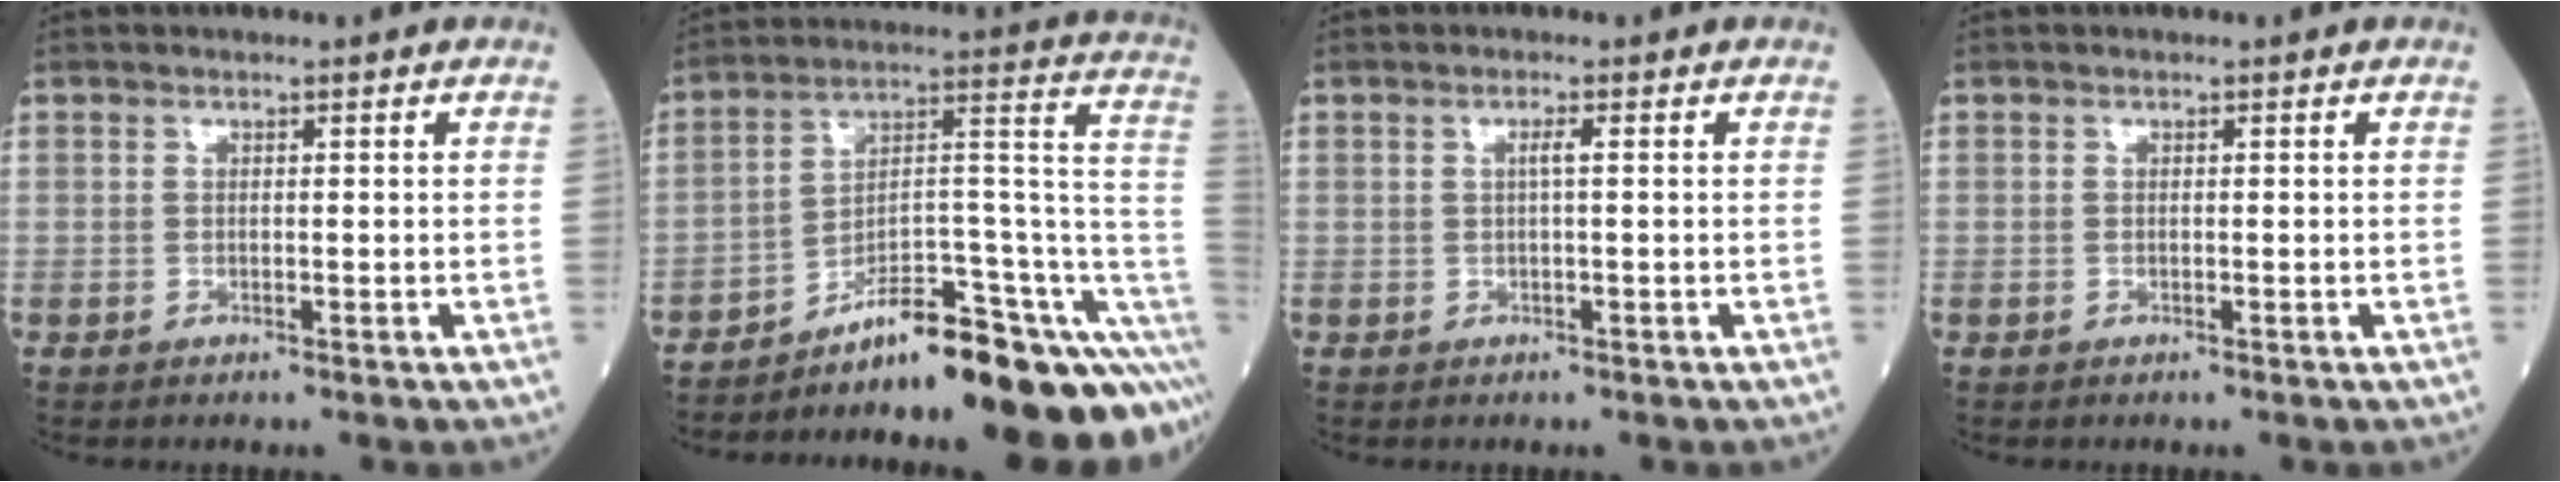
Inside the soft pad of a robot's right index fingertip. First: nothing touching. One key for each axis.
{"total": 17.7, "fx": -14.5, "fy": 2.0, "fz": 9.9, "tx": -0.071, "ty": 0.069, "tz": -0.209}
{"total": 1.1, "fx": 0.2, "fy": -0.2, "fz": 1.0, "tx": -0.019, "ty": 0.002, "tz": 0.002}
{"total": 0.0}